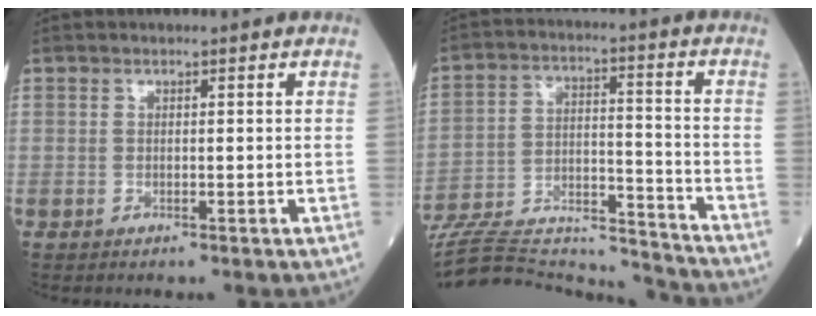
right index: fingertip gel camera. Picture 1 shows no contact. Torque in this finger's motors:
{"motor_torque": [-0.42, -0.54, -0.45, -0.21]}